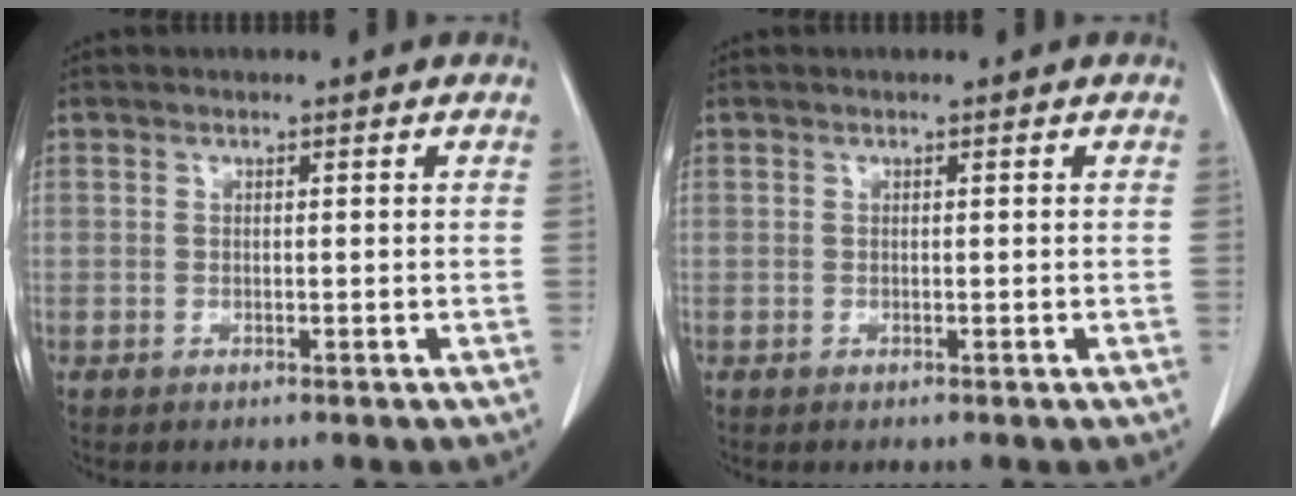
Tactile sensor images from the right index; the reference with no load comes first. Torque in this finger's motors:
{"motor_torque": [0.00, 0.00, 0.00, 0.00]}